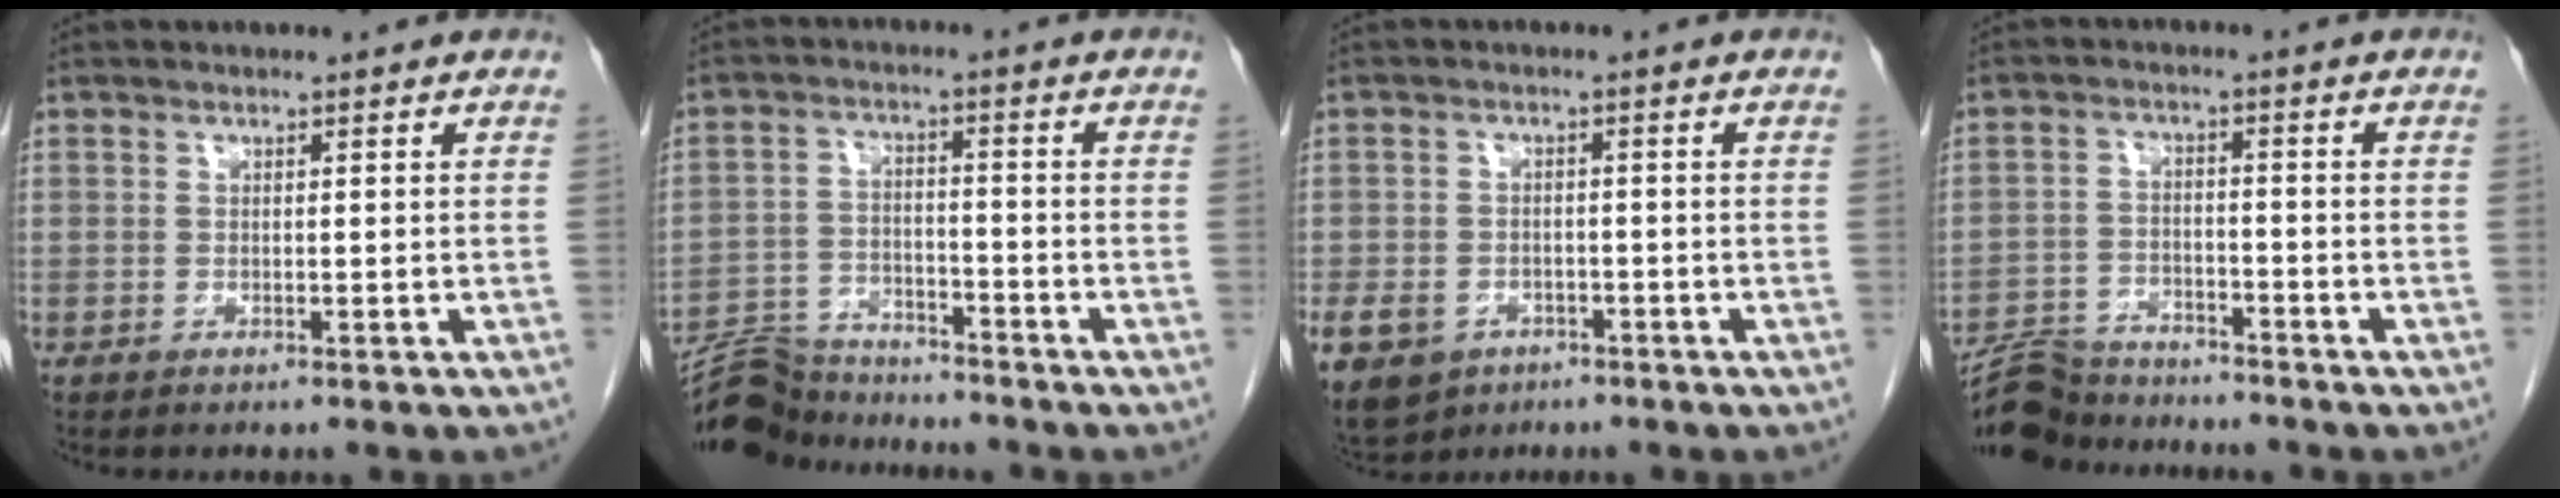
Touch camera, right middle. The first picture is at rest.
{"total": 9.4, "force": [-9.1, 1.8, 1.2], "torque": [-0.027, 0.001, -0.161]}
{"total": 15.6, "force": [-7.4, 12.3, 6.2], "torque": [-0.190, -0.008, -0.103]}
{"total": 8.5, "force": [-8.2, 1.9, 1.3], "torque": [-0.027, -0.005, -0.144]}